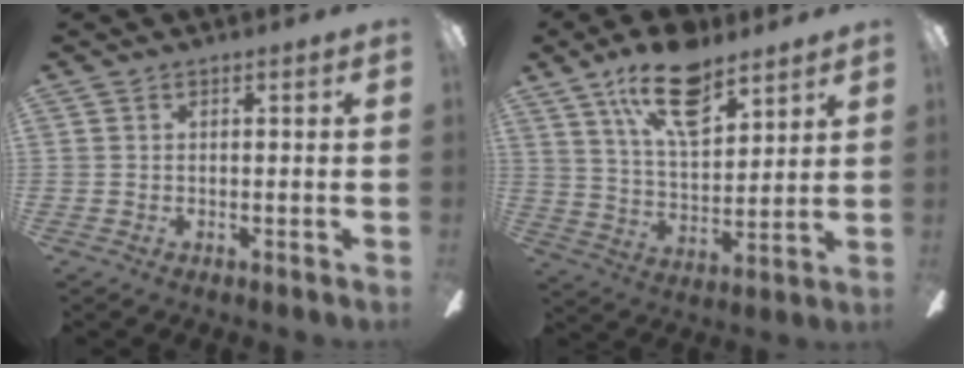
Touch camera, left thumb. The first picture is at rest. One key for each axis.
{"total": 16.7, "fx": 10.9, "fy": 7.4, "fz": 10.3, "tx": -0.173, "ty": -0.042, "tz": 0.187}